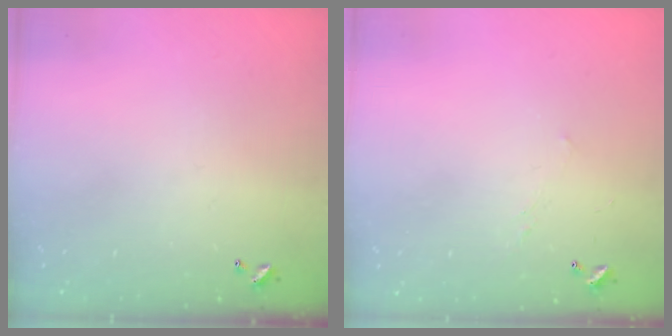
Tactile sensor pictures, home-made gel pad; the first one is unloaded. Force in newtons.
{"total": 2.9, "press": 2.8, "slide": 0.4}